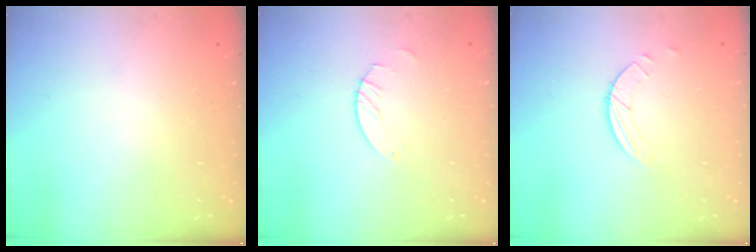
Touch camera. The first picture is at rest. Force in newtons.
{"total": 2.5, "press": 2.5, "slide": 0.1}
{"total": 1.5, "press": 1.5, "slide": 0.1}